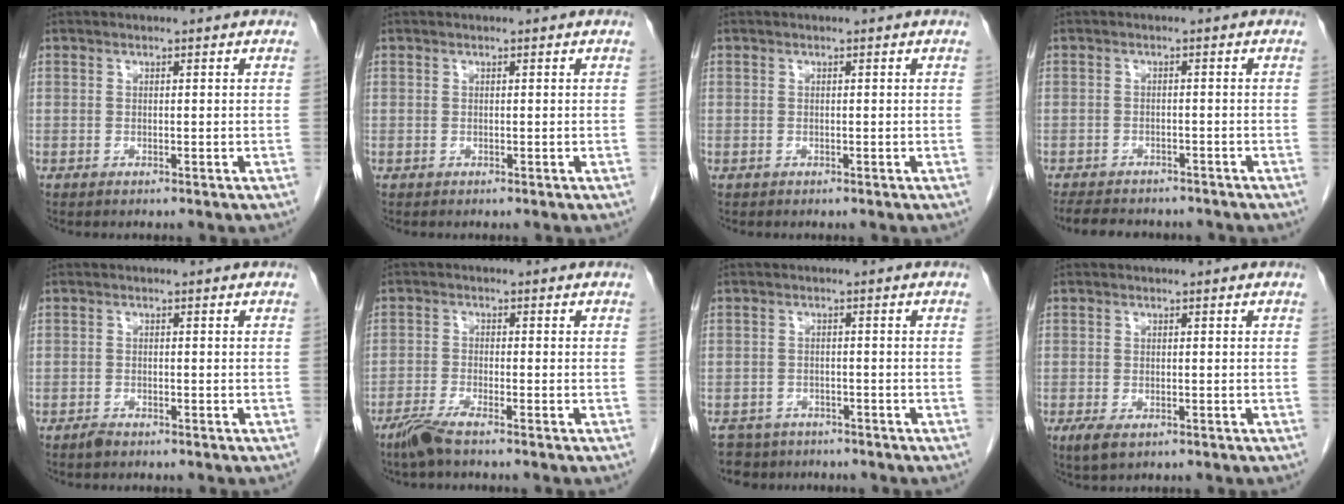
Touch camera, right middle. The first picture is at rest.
{"total": 0.0}
{"total": 0.0}
{"total": 10.2, "force": [-8.9, 3.6, 3.6], "torque": [-0.070, -0.002, -0.116]}
{"total": 1.1, "force": [-1.0, 0.3, 0.4], "torque": [-0.013, -0.001, -0.017]}
{"total": 3.7, "force": [-2.9, 0.0, 2.4], "torque": [-0.056, -0.009, -0.063]}
{"total": 6.4, "force": [-5.4, 3.4, 0.5], "torque": [-0.007, -0.002, -0.079]}
{"total": 2.8, "force": [-1.5, 1.2, 2.1], "torque": [-0.044, -0.005, -0.021]}